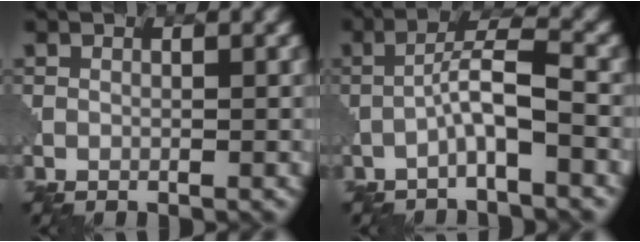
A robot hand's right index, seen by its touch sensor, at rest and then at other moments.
{"total": 3.8, "force": [-1.4, 0.4, 3.5], "torque": [-0.063, 0.018, -0.035]}